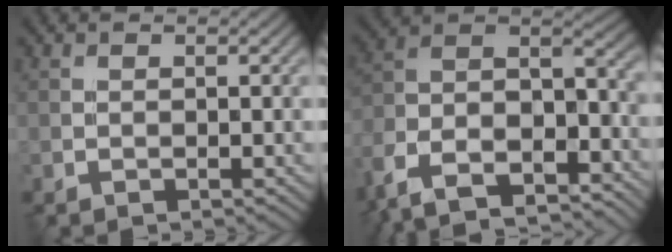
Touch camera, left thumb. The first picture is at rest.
{"total": 15.9, "force": [-11.0, 7.4, 8.6], "torque": [-0.221, -0.038, -0.181]}